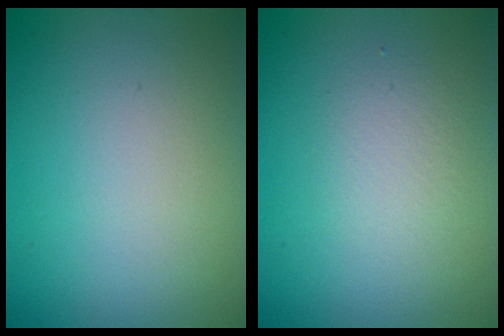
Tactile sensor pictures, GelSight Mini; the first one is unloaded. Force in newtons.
{"total": 1.7, "press": 1.7, "slide": 0.1}